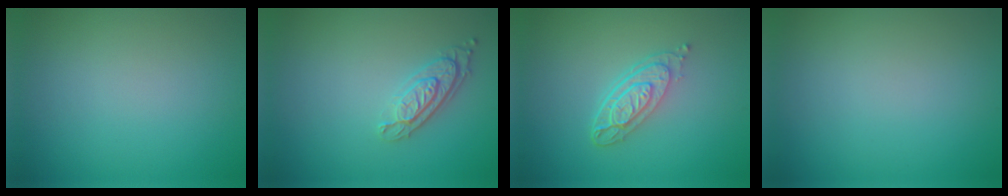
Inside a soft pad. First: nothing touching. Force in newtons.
{"total": 3.0, "press": 2.3, "slide": 1.9}
{"total": 3.8, "press": 2.8, "slide": 2.6}
{"total": 0.0}